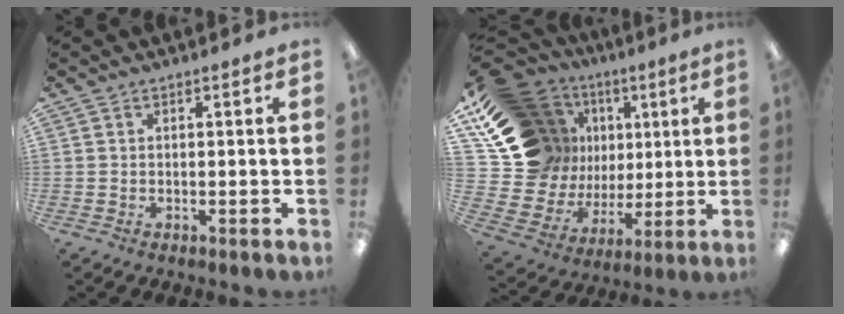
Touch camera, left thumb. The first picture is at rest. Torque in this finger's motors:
{"motor_torque": [2.00, 1.83, 0.07, -0.27, 0.14]}